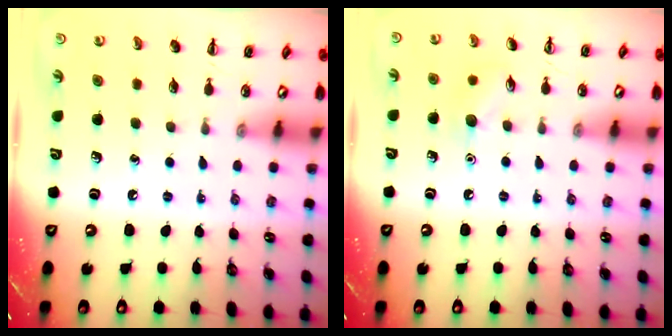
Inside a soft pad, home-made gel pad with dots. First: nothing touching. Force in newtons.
{"total": 7.0, "press": 6.8, "slide": 1.6}